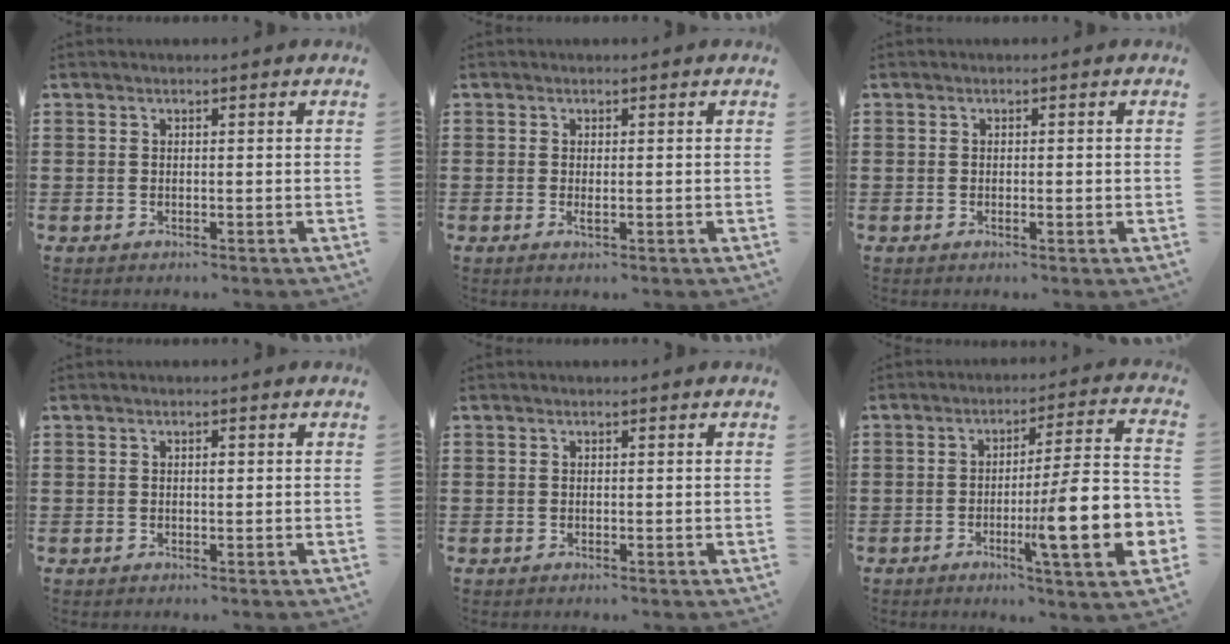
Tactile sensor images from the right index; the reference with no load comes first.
{"total": 0.7, "force": [0.0, 0.1, 0.7], "torque": [-0.014, -0.003, 0.001]}
{"total": 0.9, "force": [-0.2, 0.2, 0.9], "torque": [-0.016, -0.002, -0.002]}
{"total": 0.9, "force": [0.1, 0.4, 0.8], "torque": [-0.016, 0.000, 0.002]}
{"total": 0.0}
{"total": 14.8, "force": [-3.8, 2.2, 14.1], "torque": [-0.230, -0.014, -0.064]}